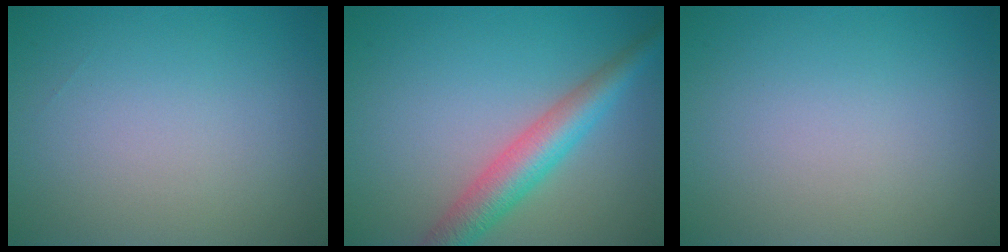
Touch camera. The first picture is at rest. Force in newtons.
{"total": 5.0, "press": 5.0, "slide": 0.1}
{"total": 0.0}